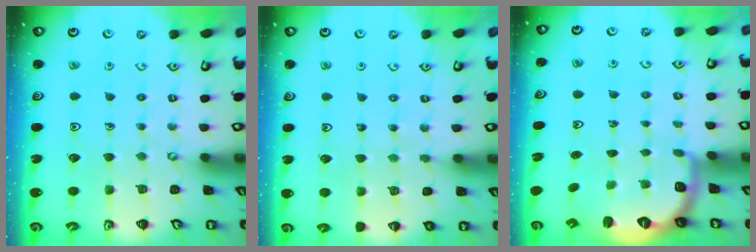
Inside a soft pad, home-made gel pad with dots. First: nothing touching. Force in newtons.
{"total": 2.8, "press": 2.7, "slide": 0.5}
{"total": 2.7, "press": 1.6, "slide": 2.1}